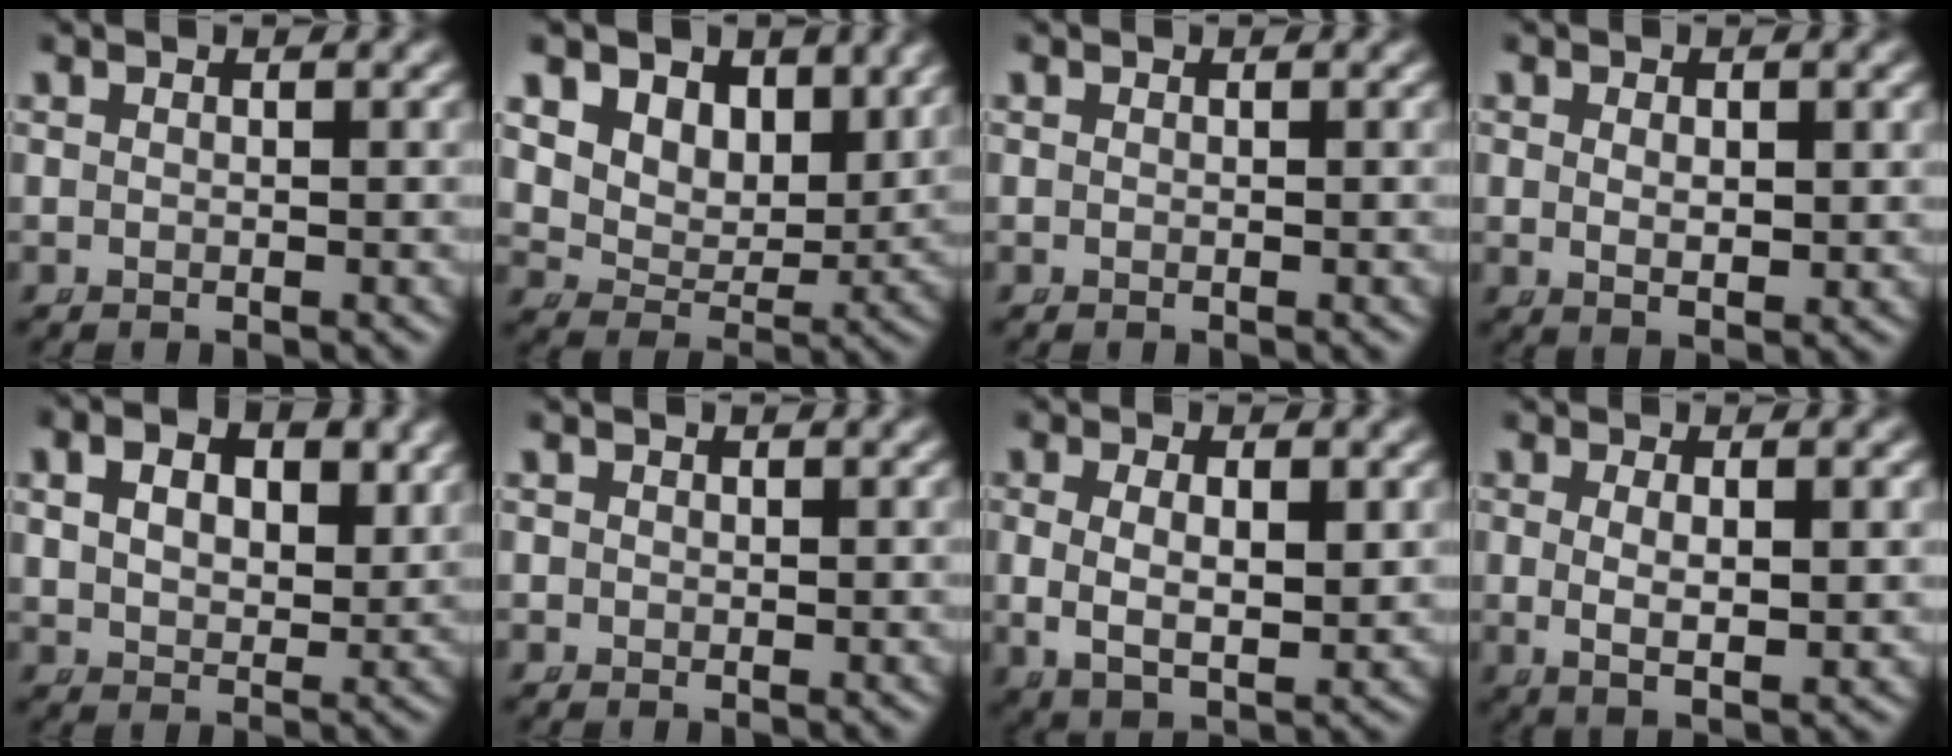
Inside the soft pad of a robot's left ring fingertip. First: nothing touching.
{"total": 10.0, "force": [3.5, 7.9, 5.1], "torque": [-0.116, -0.017, 0.054]}
{"total": 0.0}
{"total": 1.6, "force": [0.3, 0.5, 1.5], "torque": [-0.029, -0.018, 0.020]}
{"total": 4.2, "force": [1.7, 2.7, 2.7], "torque": [-0.043, -0.009, 0.035]}
{"total": 1.0, "force": [0.2, 1.0, 0.2], "torque": [-0.007, -0.007, 0.005]}
{"total": 5.8, "force": [0.2, 3.7, 4.5], "torque": [-0.091, -0.016, 0.015]}
{"total": 4.0, "force": [0.2, 1.5, 3.7], "torque": [-0.072, -0.018, 0.018]}